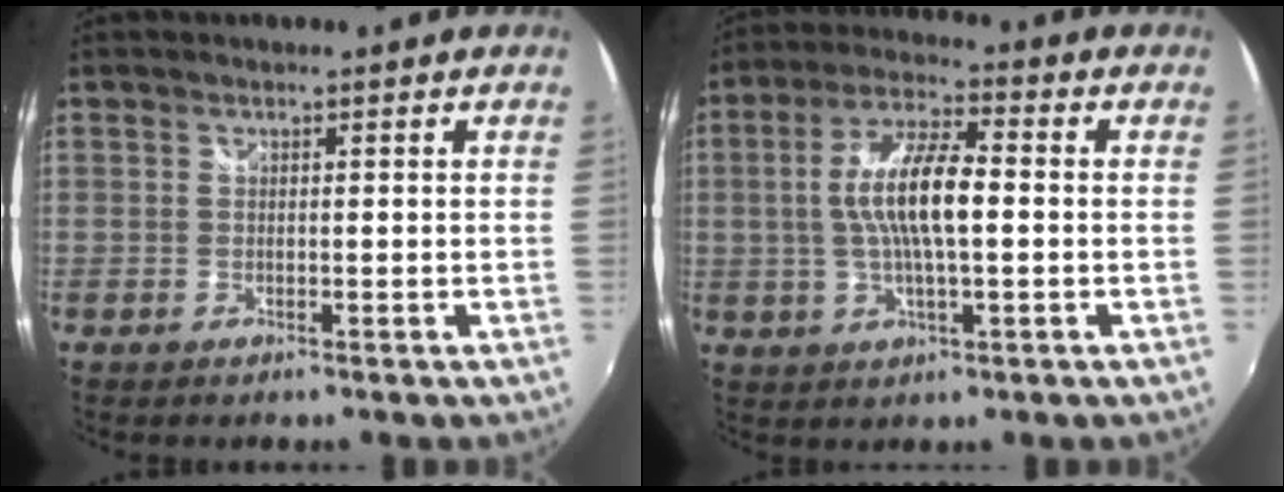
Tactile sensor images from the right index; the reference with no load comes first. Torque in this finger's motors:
{"motor_torque": [1.36, 0.02, 0.91, 0.21]}